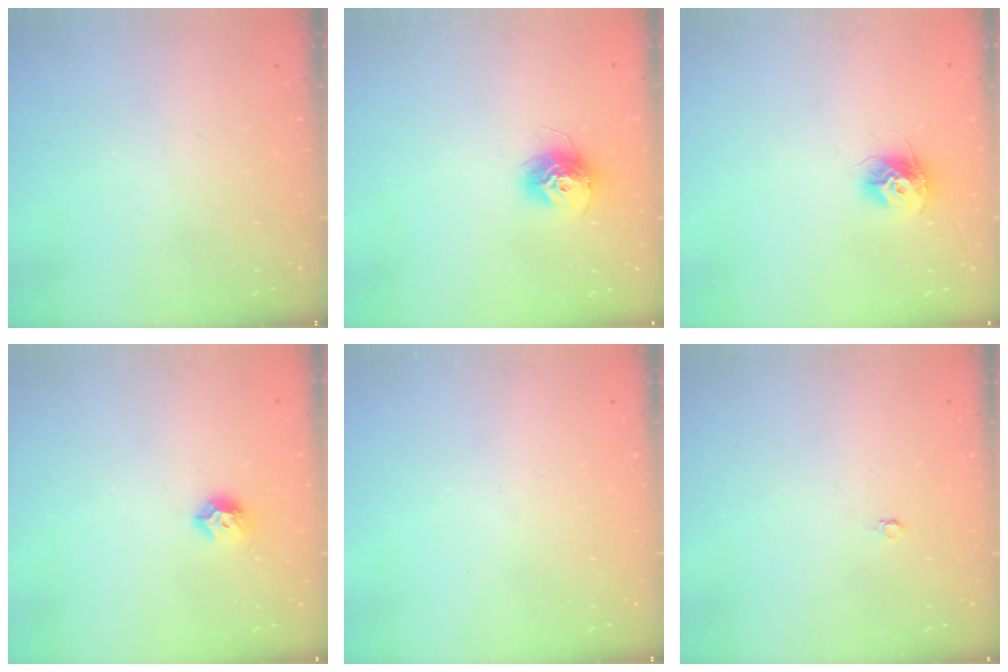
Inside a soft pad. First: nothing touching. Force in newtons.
{"total": 11.5, "press": 11.4, "slide": 0.8}
{"total": 9.5, "press": 9.5, "slide": 0.2}
{"total": 7.0, "press": 6.9, "slide": 1.3}
{"total": 0.0}
{"total": 3.3, "press": 3.3, "slide": 0.3}